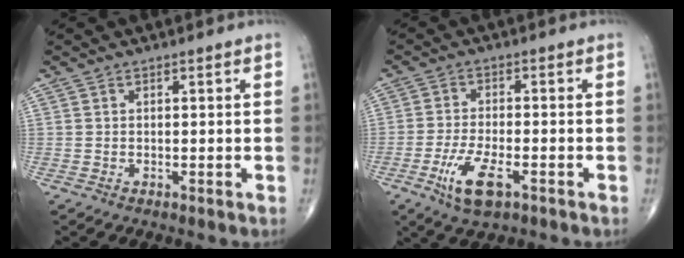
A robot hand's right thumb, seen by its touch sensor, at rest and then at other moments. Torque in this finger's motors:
{"motor_torque": [0.59, -0.24, 0.40, 0.18, 0.23]}